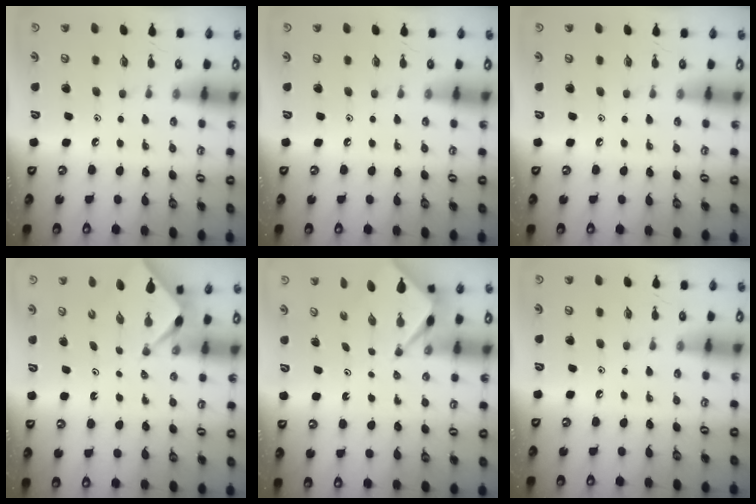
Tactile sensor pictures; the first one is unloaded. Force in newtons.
{"total": 0.0}
{"total": 0.0}
{"total": 2.3, "press": 2.3, "slide": 0.2}
{"total": 2.5, "press": 2.5, "slide": 0.2}
{"total": 0.0}